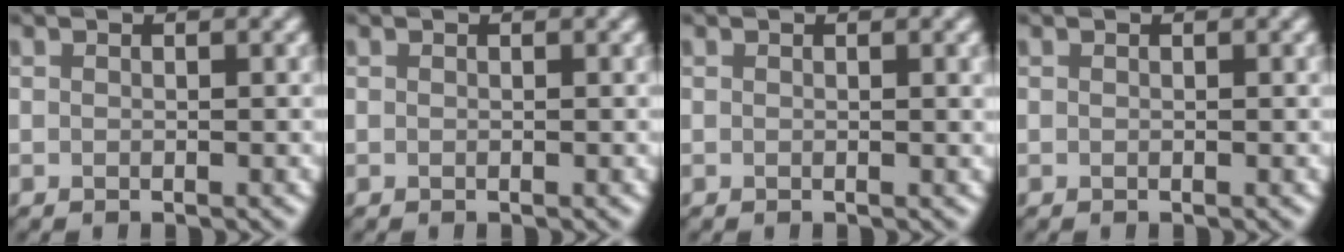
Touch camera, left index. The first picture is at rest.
{"total": 0.0}
{"total": 1.1, "force": [0.3, 0.3, 1.1], "torque": [-0.011, 0.001, 0.002]}
{"total": 0.0}